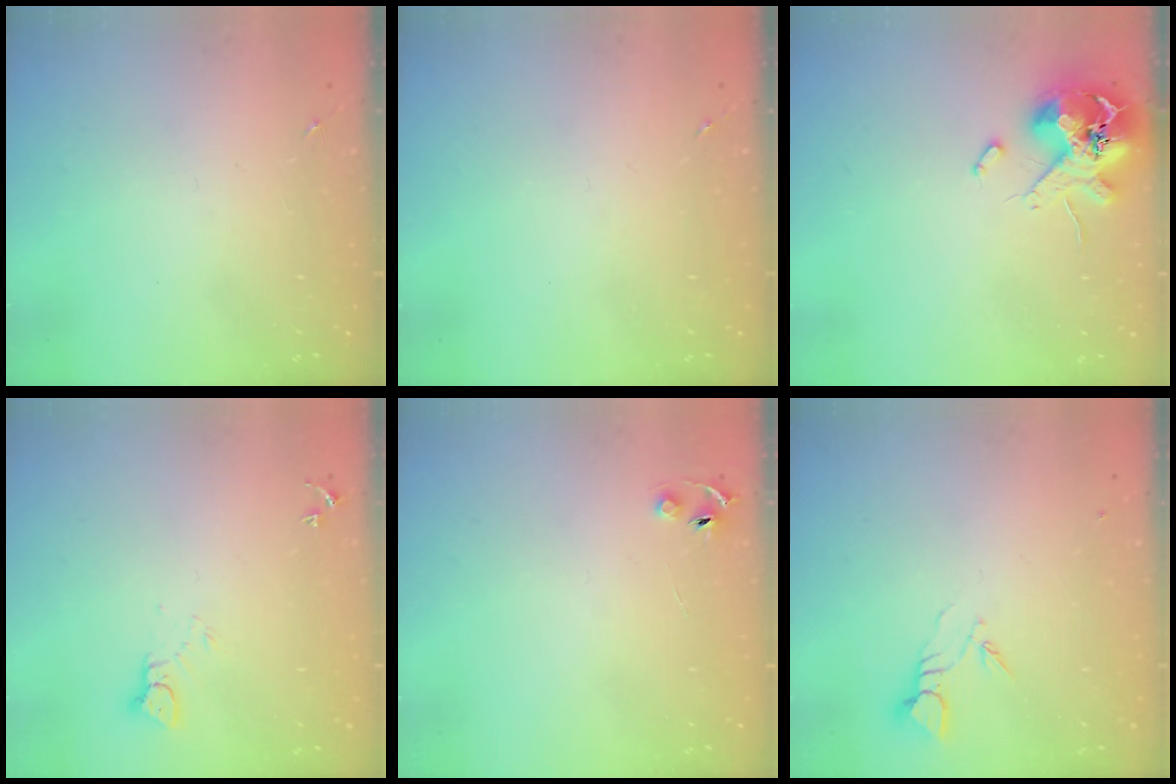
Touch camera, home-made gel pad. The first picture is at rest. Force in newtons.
{"total": 0.0}
{"total": 13.9, "press": 13.8, "slide": 2.0}
{"total": 3.1, "press": 3.1, "slide": 0.1}
{"total": 4.0, "press": 3.9, "slide": 0.4}
{"total": 3.9, "press": 3.9, "slide": 0.3}